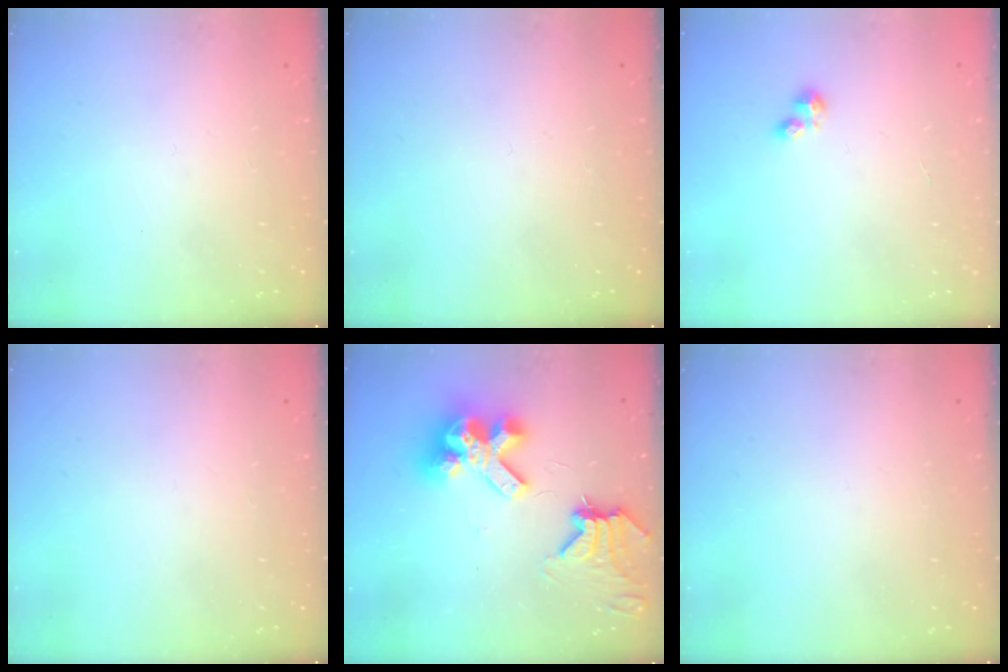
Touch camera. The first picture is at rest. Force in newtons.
{"total": 0.0}
{"total": 1.9, "press": 1.9, "slide": 0.2}
{"total": 0.0}
{"total": 13.9, "press": 13.8, "slide": 1.6}
{"total": 0.0}